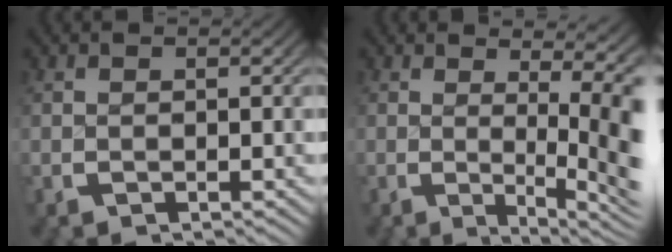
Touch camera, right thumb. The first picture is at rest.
{"total": 6.8, "force": [0.2, 2.6, 6.3], "torque": [-0.070, -0.015, 0.001]}